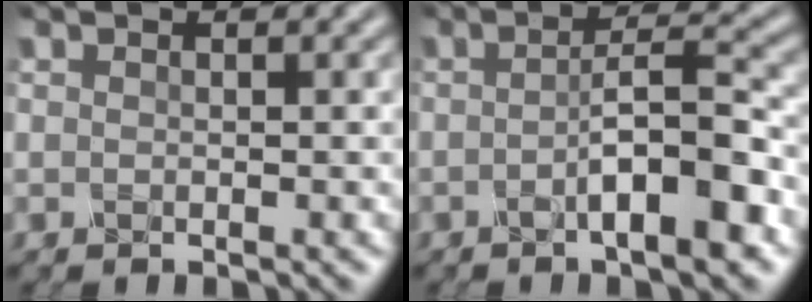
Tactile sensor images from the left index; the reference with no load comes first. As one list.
[{"total": 5.6, "force": [-1.8, 1.1, 5.2], "torque": [-0.079, 0.010, -0.034]}]